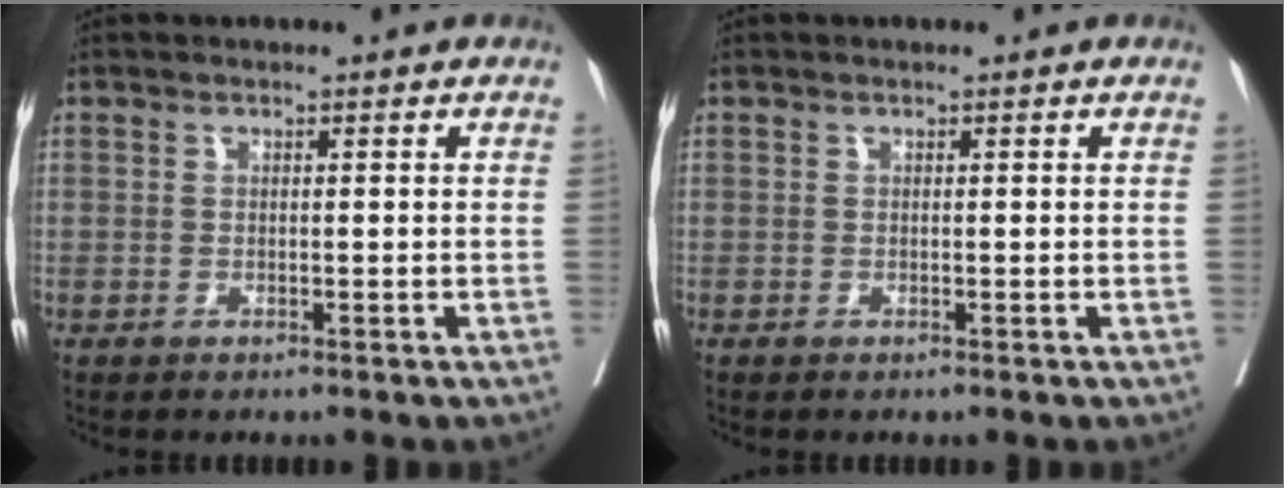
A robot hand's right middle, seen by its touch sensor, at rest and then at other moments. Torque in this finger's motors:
{"motor_torque": [0.21, -0.16, -0.01, 0.01]}